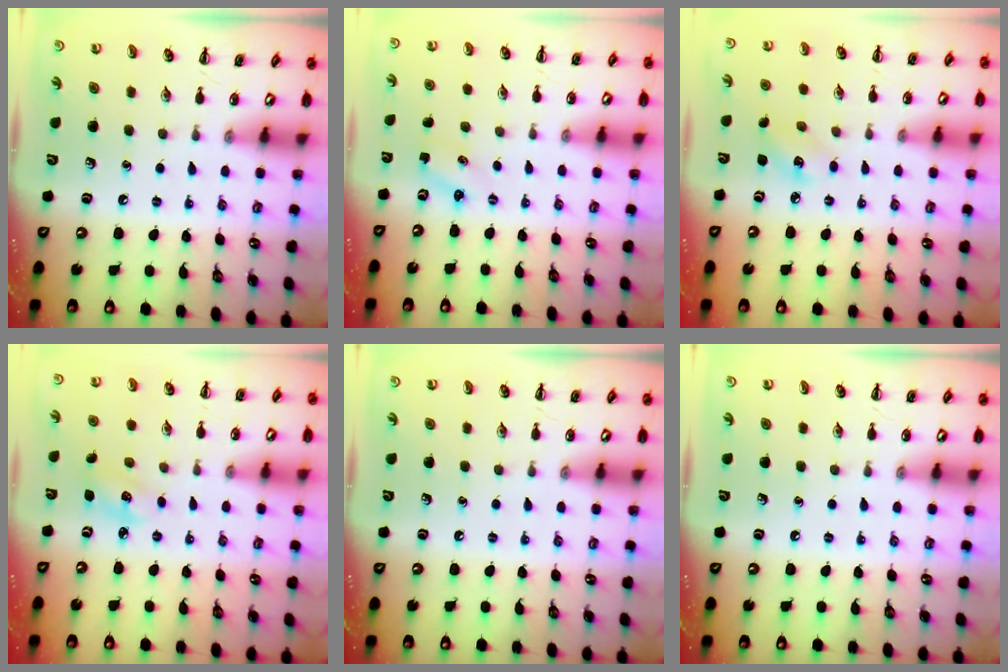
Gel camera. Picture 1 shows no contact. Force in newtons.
{"total": 1.8, "press": 1.7, "slide": 0.5}
{"total": 3.9, "press": 3.9, "slide": 0.8}
{"total": 3.8, "press": 3.6, "slide": 1.1}
{"total": 0.0}
{"total": 0.0}